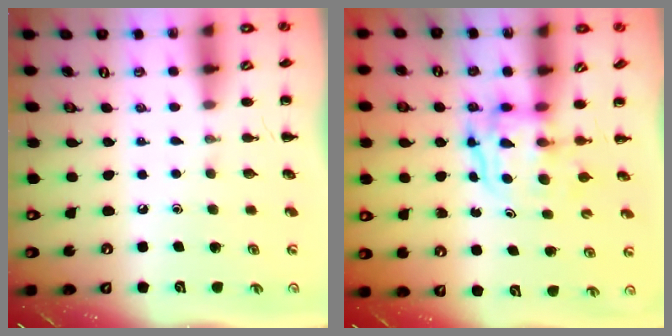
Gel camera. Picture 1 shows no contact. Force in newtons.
{"total": 3.6, "press": 3.6, "slide": 0.4}